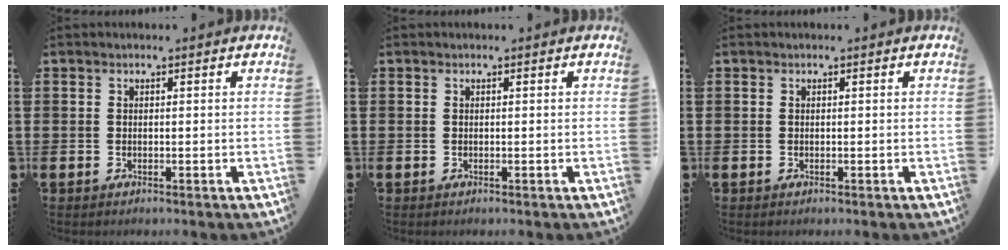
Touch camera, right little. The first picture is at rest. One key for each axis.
{"total": 0.0}
{"total": 0.0}